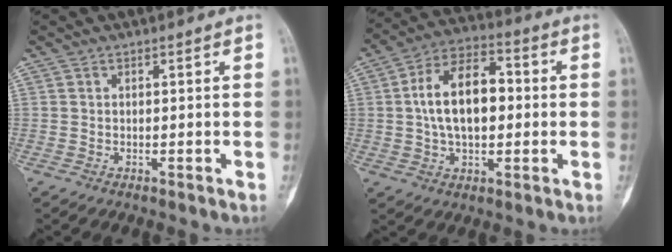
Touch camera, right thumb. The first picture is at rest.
{"total": 14.4, "force": [0.9, 8.3, 11.7], "torque": [-0.187, 0.025, 0.009]}